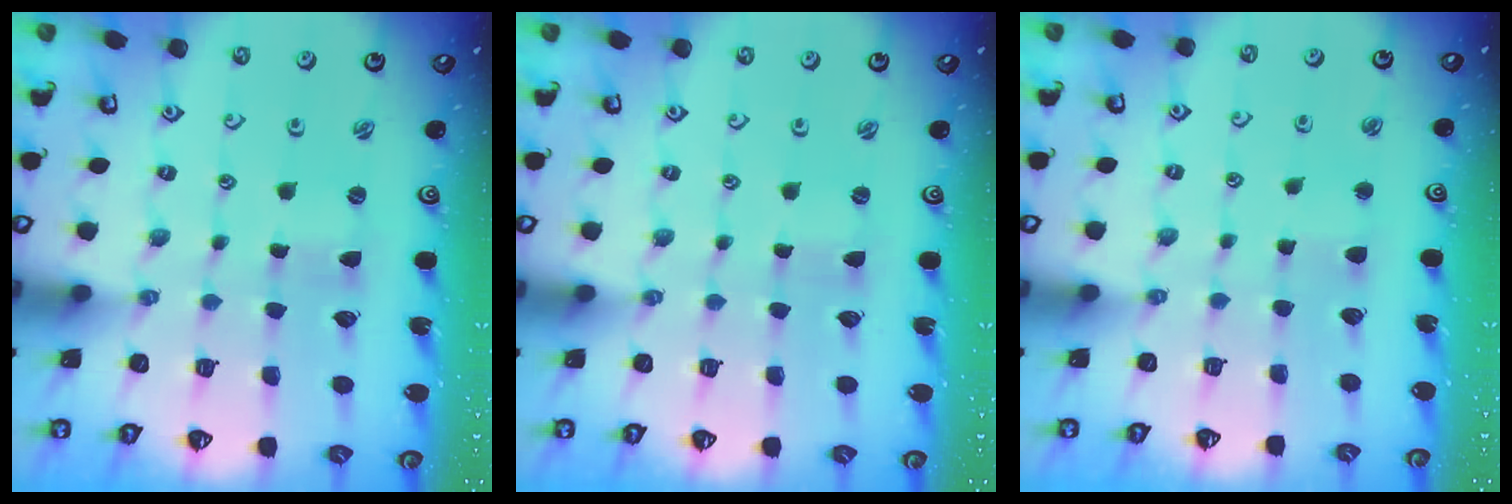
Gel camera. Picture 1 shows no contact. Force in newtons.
{"total": 0.0}
{"total": 2.8, "press": 2.7, "slide": 0.4}